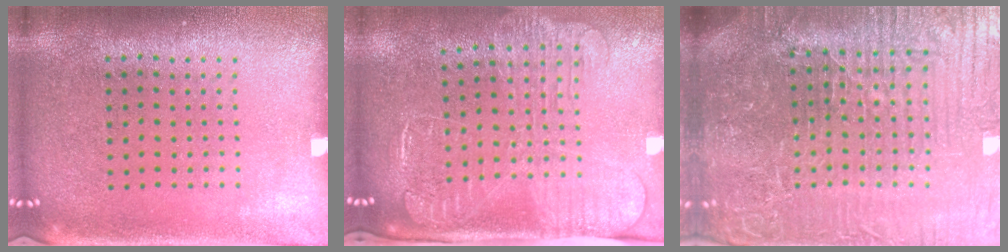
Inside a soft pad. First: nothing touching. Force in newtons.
{"total": 2.5, "press": 1.9, "slide": 1.5}
{"total": 7.3, "press": 6.4, "slide": 3.3}